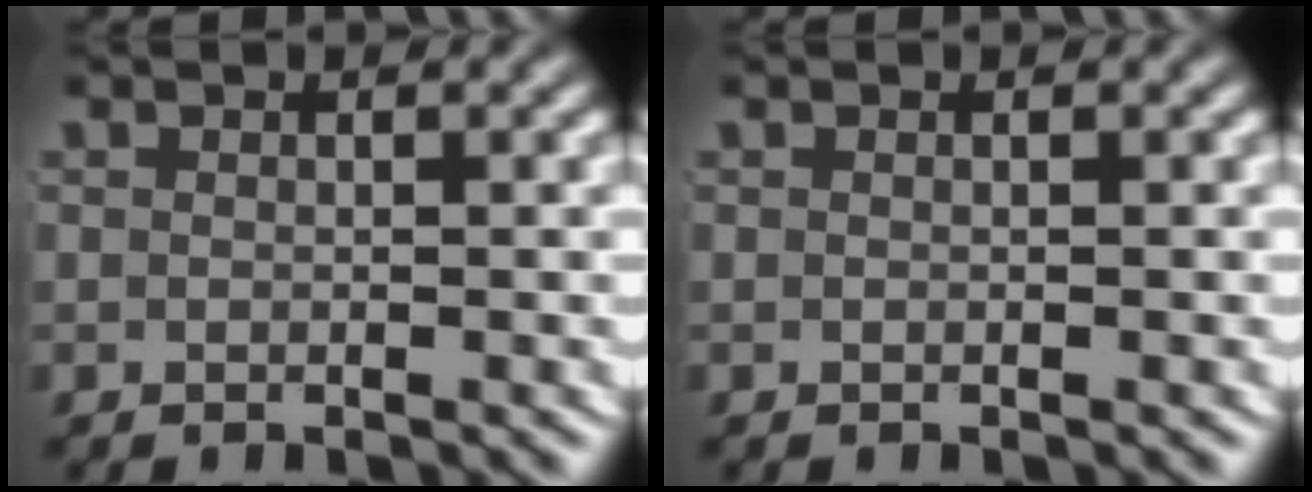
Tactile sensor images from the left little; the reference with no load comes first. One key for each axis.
{"total": 0.0}